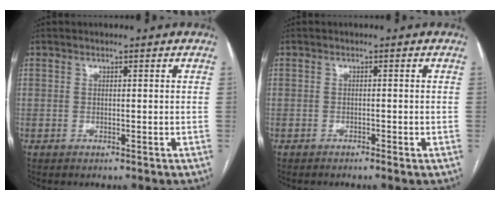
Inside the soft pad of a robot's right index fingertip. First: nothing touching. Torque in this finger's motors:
{"motor_torque": [-1.26, -0.63, -0.53, -0.11]}